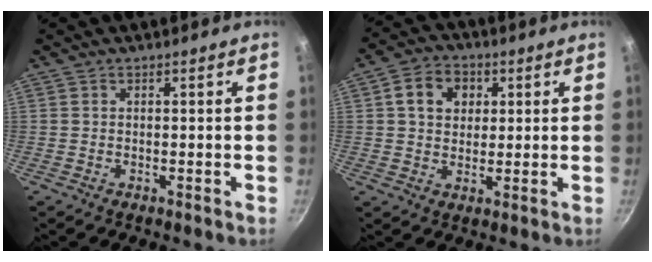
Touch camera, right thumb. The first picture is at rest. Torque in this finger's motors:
{"motor_torque": [0.25, 1.99, 0.83, 0.30, 0.03]}